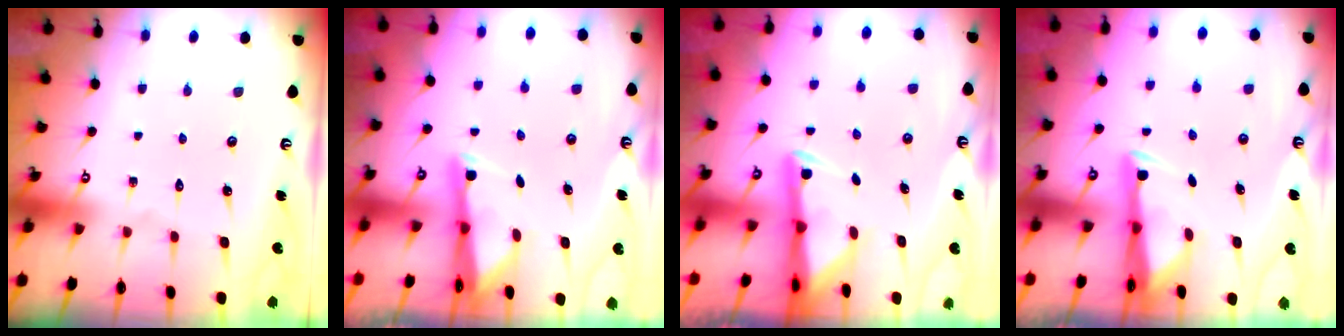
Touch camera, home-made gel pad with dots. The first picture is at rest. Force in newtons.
{"total": 2.5, "press": 2.5, "slide": 0.5}
{"total": 3.1, "press": 3.0, "slide": 0.6}
{"total": 3.3, "press": 3.2, "slide": 0.9}